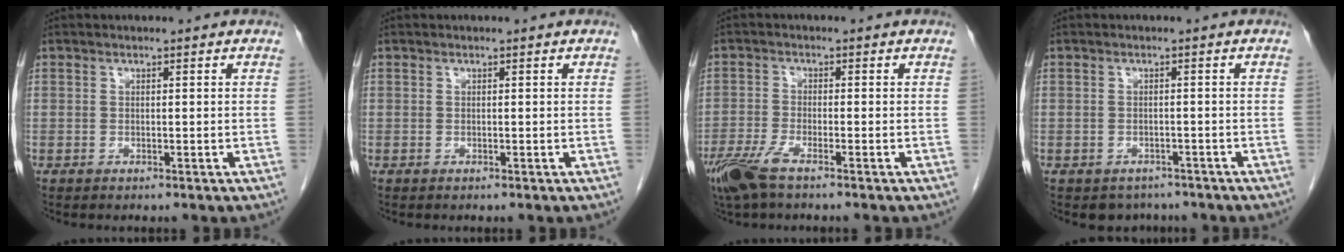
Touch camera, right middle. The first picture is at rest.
{"total": 0.0}
{"total": 5.6, "force": [-3.9, 0.8, 3.9], "torque": [-0.086, -0.014, -0.076]}
{"total": 3.3, "force": [-2.7, 1.8, 0.2], "torque": [-0.003, 0.003, -0.035]}